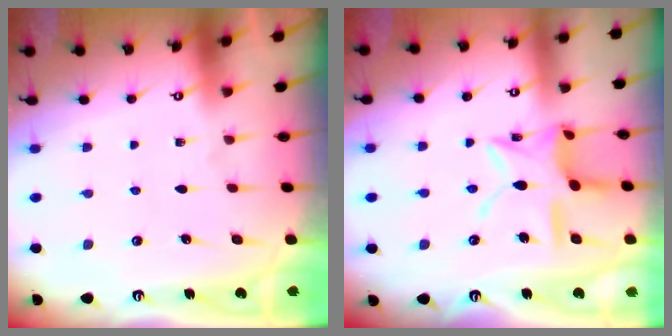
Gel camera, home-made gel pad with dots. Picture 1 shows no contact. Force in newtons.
{"total": 13.6, "press": 13.6, "slide": 1.1}